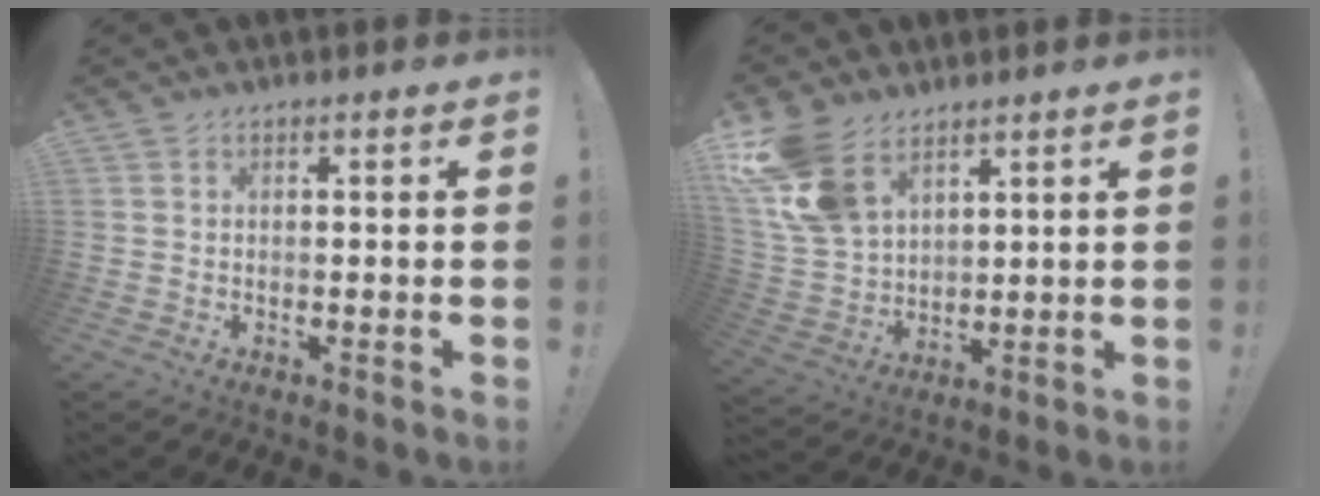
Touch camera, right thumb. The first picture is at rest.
{"total": 15.0, "force": [8.9, 9.2, 7.9], "torque": [-0.170, -0.042, 0.177]}